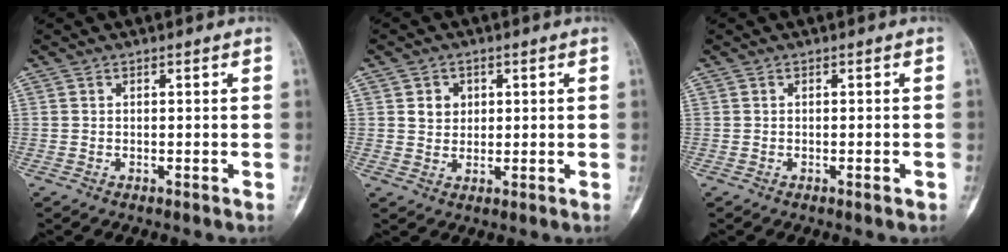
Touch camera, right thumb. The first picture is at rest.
{"total": 3.7, "force": [1.1, 3.2, 1.4], "torque": [-0.004, -0.003, 0.019]}
{"total": 1.1, "force": [-0.5, 0.2, 0.9], "torque": [-0.015, -0.001, -0.006]}